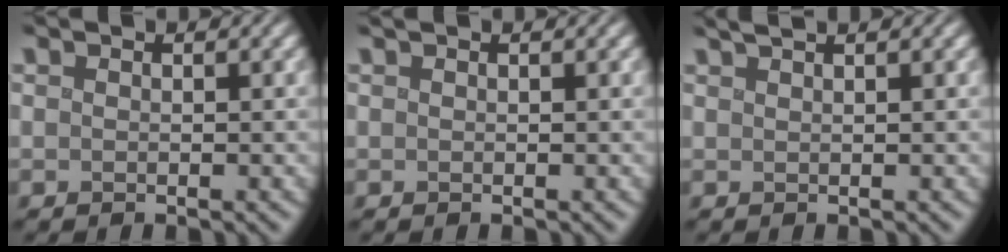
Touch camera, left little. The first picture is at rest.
{"total": 0.9, "force": [0.7, 0.3, 0.4], "torque": [0.001, 0.001, 0.001]}
{"total": 2.7, "force": [2.1, 0.7, 1.5], "torque": [-0.002, 0.014, 0.011]}